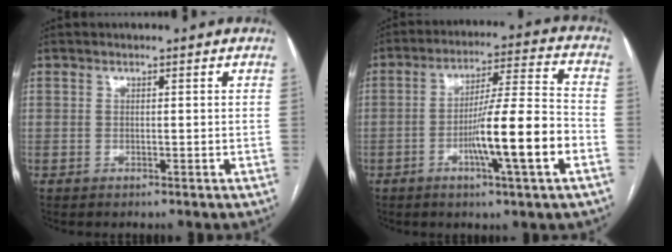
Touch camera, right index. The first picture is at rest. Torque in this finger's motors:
{"motor_torque": [1.95, -0.19, 0.99, 0.21]}